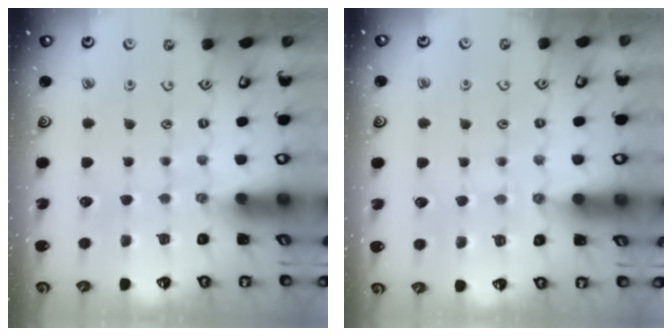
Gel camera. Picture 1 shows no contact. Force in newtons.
{"total": 2.5, "press": 2.5, "slide": 0.4}